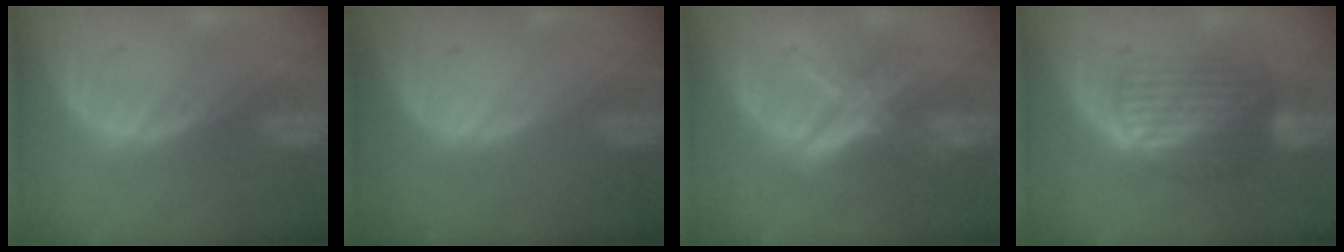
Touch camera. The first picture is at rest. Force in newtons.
{"total": 0.0}
{"total": 6.4, "press": 5.7, "slide": 3.0}
{"total": 6.8, "press": 6.5, "slide": 2.0}